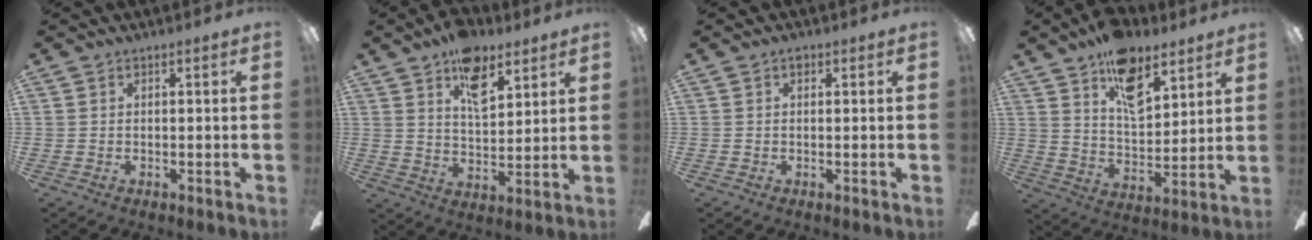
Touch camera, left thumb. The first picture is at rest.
{"total": 11.9, "force": [7.4, 6.1, 7.1], "torque": [-0.099, -0.027, 0.128]}
{"total": 1.2, "force": [0.6, 0.8, 0.7], "torque": [-0.006, 0.000, 0.009]}
{"total": 16.0, "force": [11.2, 9.3, 6.8], "torque": [-0.097, -0.070, 0.205]}